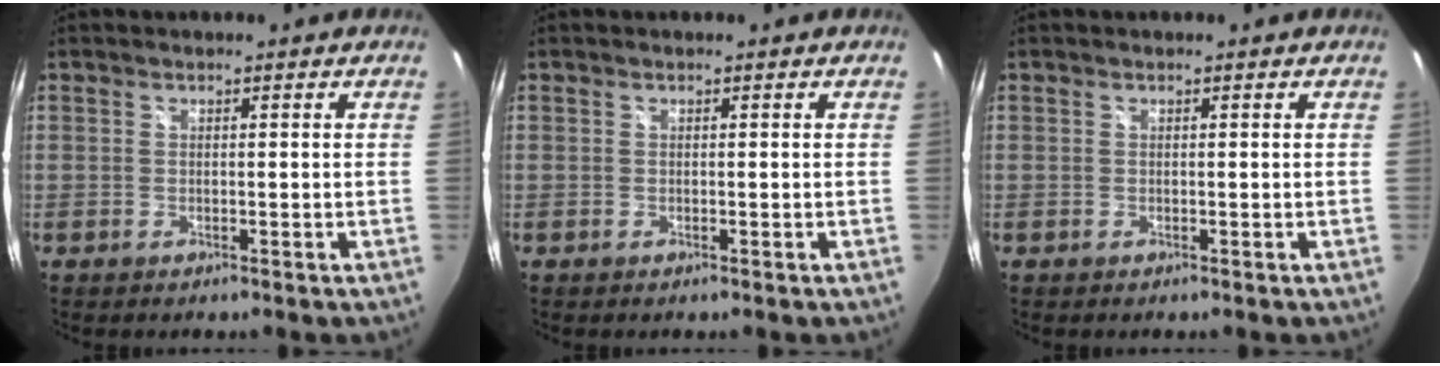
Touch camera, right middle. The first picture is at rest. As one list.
[{"total": 0.0}, {"total": 0.0}]